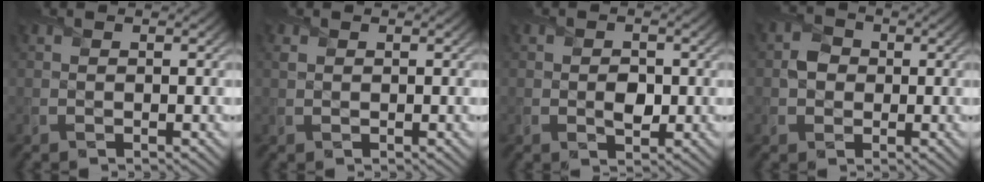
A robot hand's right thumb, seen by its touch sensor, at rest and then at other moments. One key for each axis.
{"total": 0.6, "fx": 0.4, "fy": 0.4, "fz": 0.2, "tx": -0.008, "ty": 0.002, "tz": 0.010}
{"total": 2.1, "fx": -0.2, "fy": 1.6, "fz": 1.4, "tx": -0.024, "ty": -0.005, "tz": -0.005}
{"total": 2.7, "fx": -0.1, "fy": 2.5, "fz": 1.0, "tx": -0.022, "ty": 0.001, "tz": -0.009}